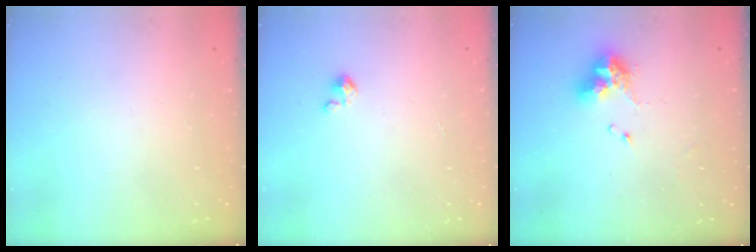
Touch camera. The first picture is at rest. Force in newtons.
{"total": 1.8, "press": 1.8, "slide": 0.2}
{"total": 9.7, "press": 9.6, "slide": 1.2}